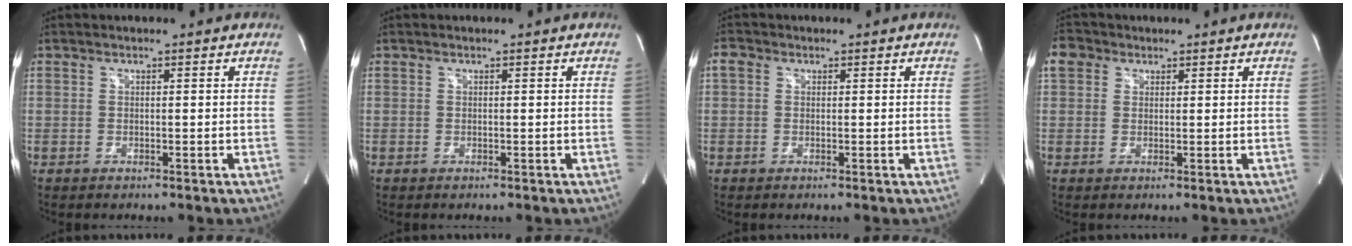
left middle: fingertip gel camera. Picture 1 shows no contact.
{"total": 0.0}
{"total": 1.6, "force": [0.5, 1.3, 0.7], "torque": [-0.015, 0.012, 0.006]}
{"total": 3.5, "force": [1.7, 2.8, 1.1], "torque": [-0.028, 0.018, 0.034]}